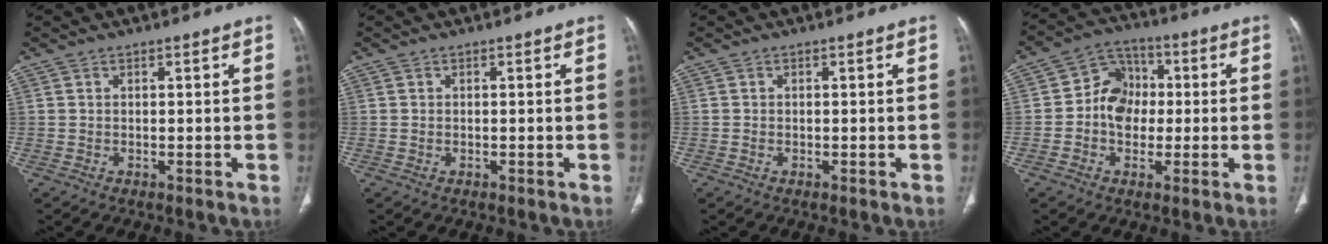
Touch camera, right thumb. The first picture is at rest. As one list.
[{"total": 0.0}, {"total": 0.0}, {"total": 9.3, "force": [-0.3, 7.7, 5.2], "torque": [-0.052, 0.023, -0.016]}]